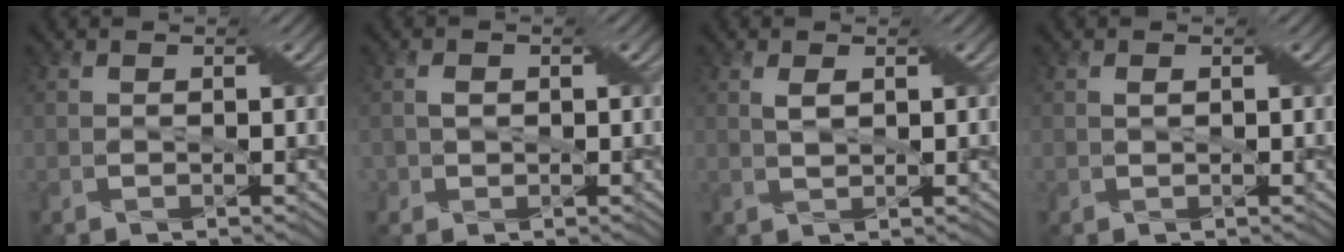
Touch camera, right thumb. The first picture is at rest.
{"total": 1.4, "force": [0.0, 1.2, 0.7], "torque": [-0.019, 0.002, 0.000]}
{"total": 1.7, "force": [0.7, 0.7, 1.5], "torque": [-0.037, 0.003, 0.015]}
{"total": 0.8, "force": [0.2, 0.5, 0.6], "torque": [-0.012, 0.004, 0.004]}